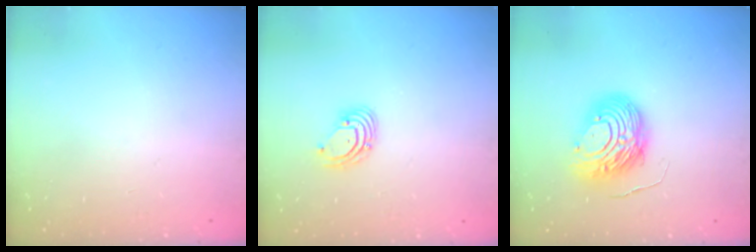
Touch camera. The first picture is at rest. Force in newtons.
{"total": 3.3, "press": 3.3, "slide": 0.4}
{"total": 10.4, "press": 10.3, "slide": 1.1}